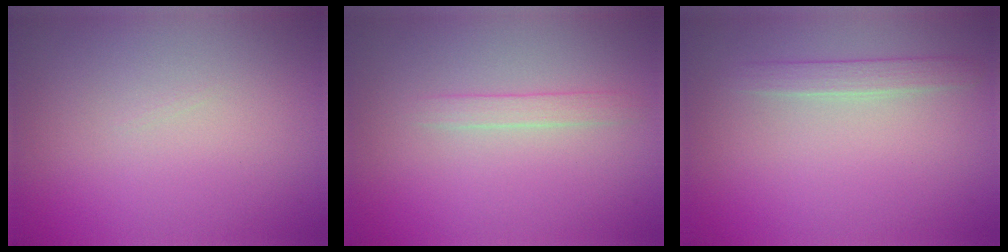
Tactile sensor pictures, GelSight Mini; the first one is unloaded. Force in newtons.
{"total": 1.2, "press": 1.2, "slide": 0.0}
{"total": 1.5, "press": 1.5, "slide": 0.1}